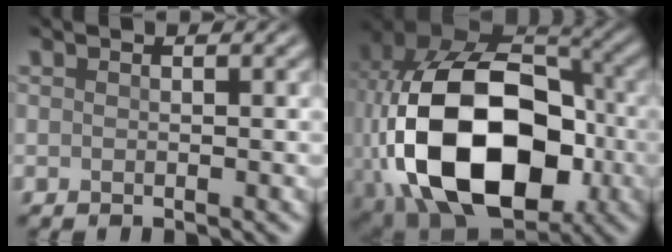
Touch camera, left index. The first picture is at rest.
{"total": 19.3, "force": [-3.0, 12.9, 14.0], "torque": [-0.292, -0.017, -0.040]}